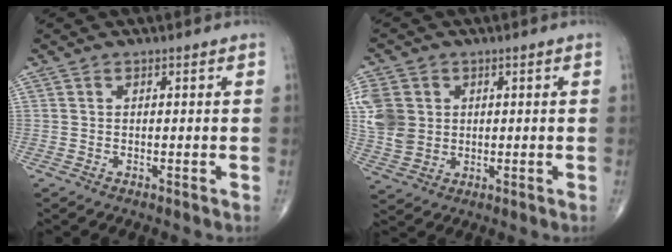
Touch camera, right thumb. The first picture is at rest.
{"total": 9.8, "force": [1.9, 8.3, 5.0], "torque": [-0.104, 0.002, 0.046]}